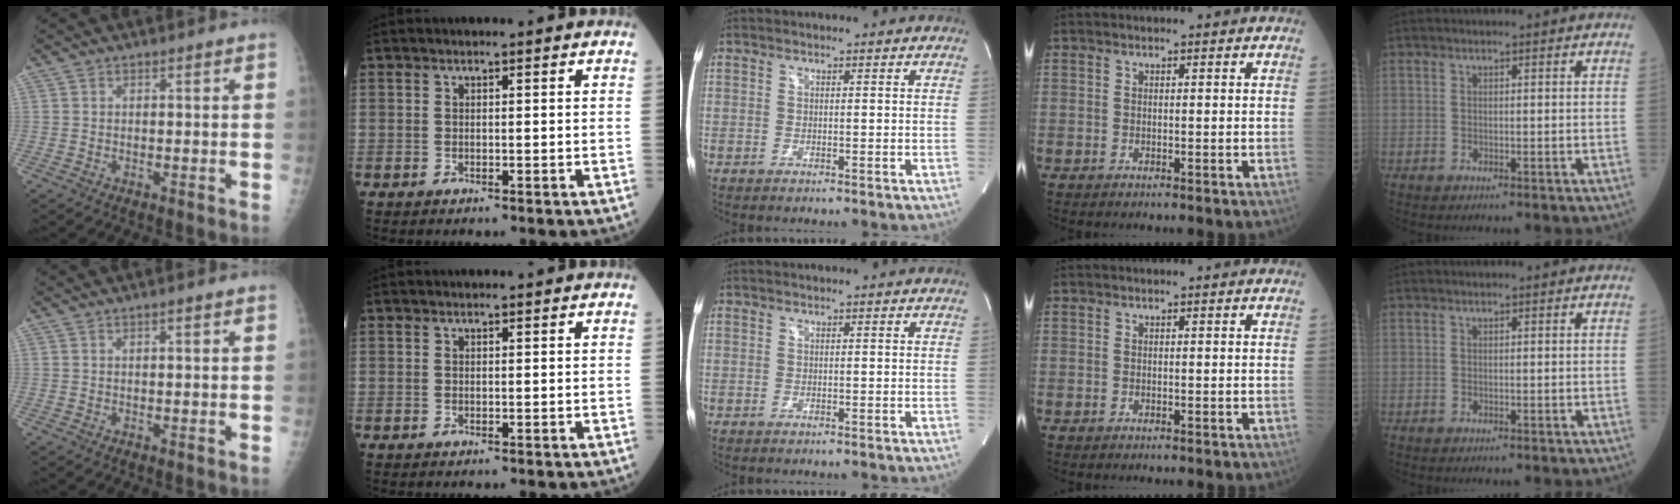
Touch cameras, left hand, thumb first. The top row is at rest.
{"thumb": {"total": 0.9, "force": [0.3, 0.1, 0.8], "torque": [-0.012, 0.002, 0.004]}, "index": {"total": 0.8, "force": [0.8, 0.1, 0.1], "torque": [-0.010, 0.010, 0.016]}}